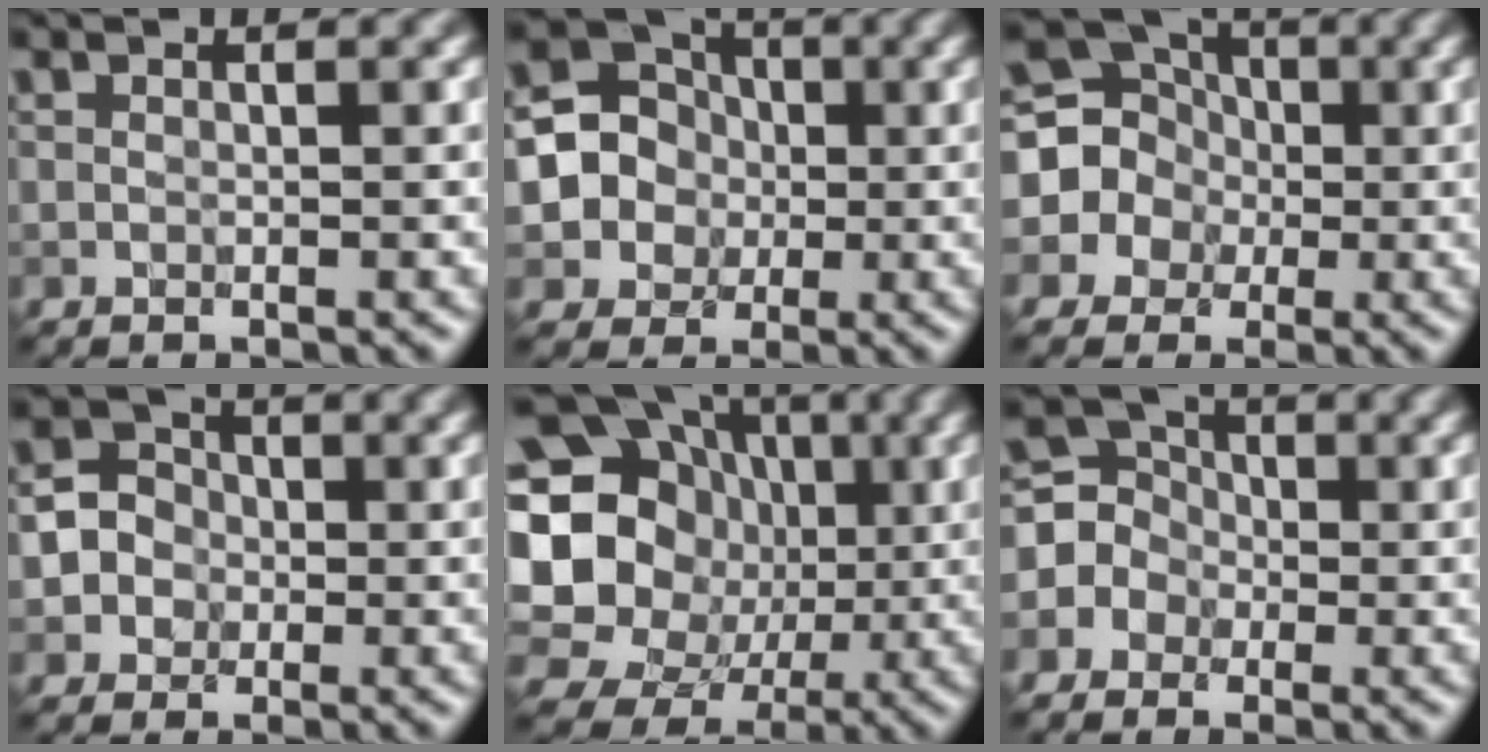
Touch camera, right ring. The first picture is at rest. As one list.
[{"total": 7.3, "force": [0.2, 7.0, 2.1], "torque": [-0.038, 0.031, -0.020]}, {"total": 9.7, "force": [0.2, 9.4, 2.7], "torque": [-0.074, 0.027, -0.034]}, {"total": 3.0, "force": [-0.5, 2.8, 0.7], "torque": [0.012, 0.004, -0.017]}, {"total": 20.7, "force": [1.3, 19.1, 8.1], "torque": [-0.181, 0.020, -0.015]}, {"total": 3.1, "force": [-0.8, 3.0, 0.5], "torque": [0.003, 0.013, -0.025]}]